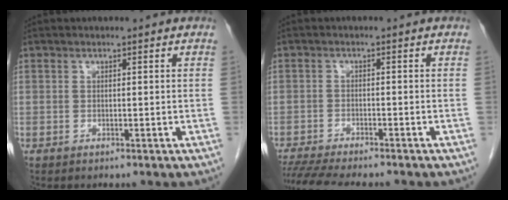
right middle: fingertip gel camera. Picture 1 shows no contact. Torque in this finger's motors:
{"motor_torque": [0.28, -0.17, 0.07, 0.03]}